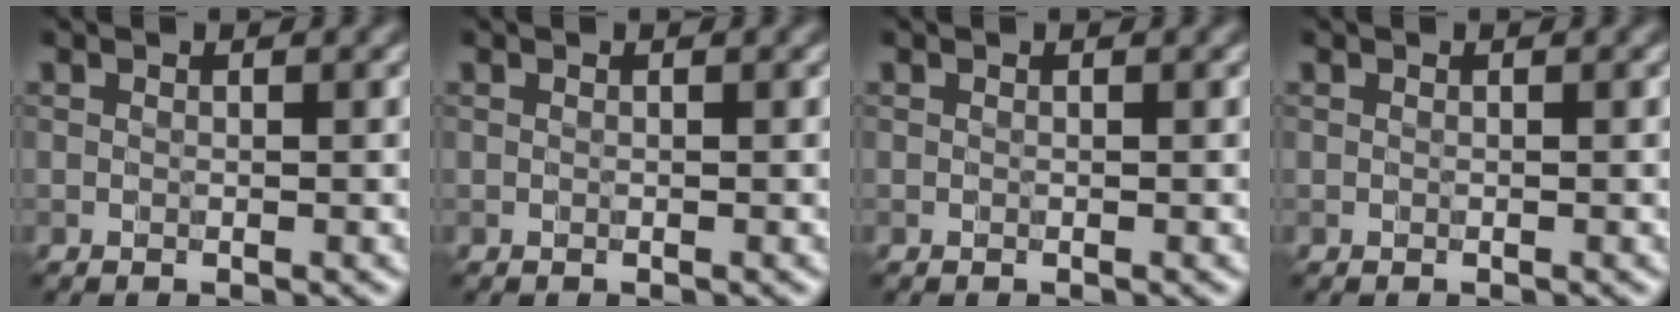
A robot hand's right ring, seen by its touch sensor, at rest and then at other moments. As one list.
[{"total": 0.0}, {"total": 0.0}, {"total": 0.0}]